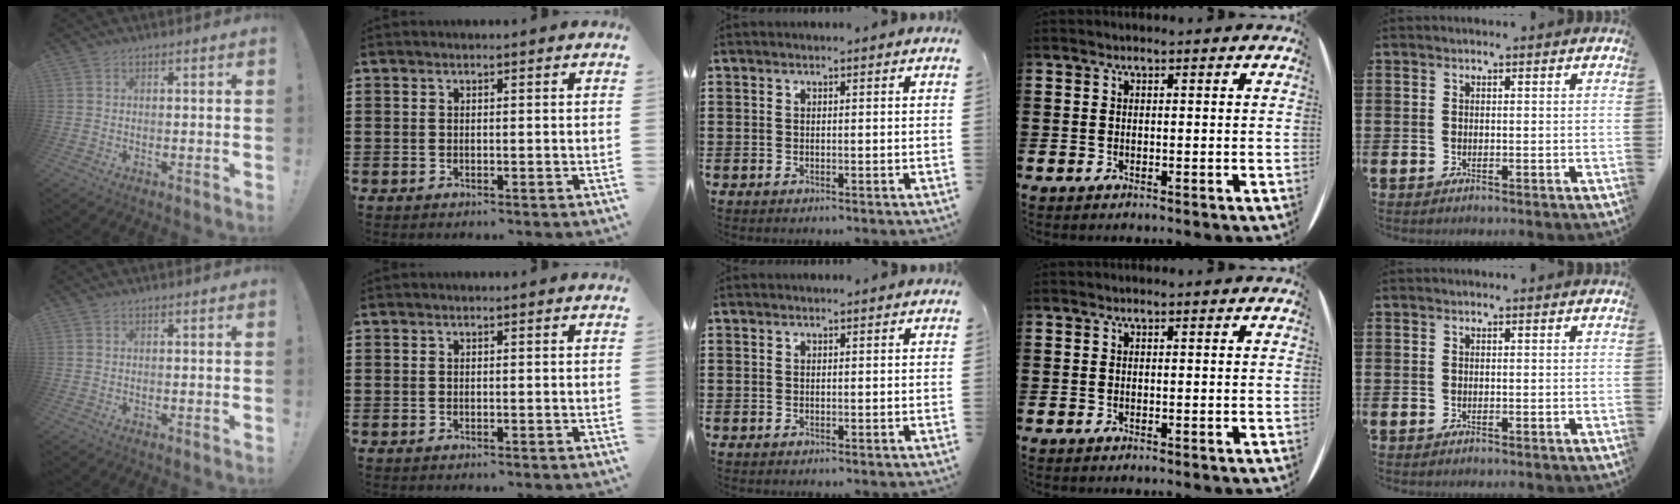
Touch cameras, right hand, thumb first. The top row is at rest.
{}